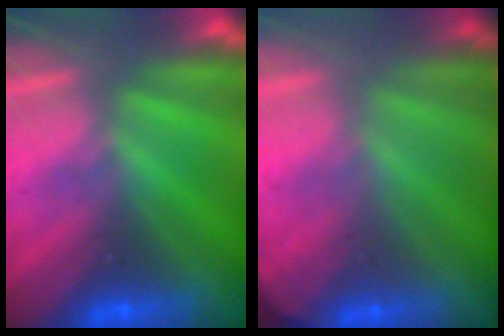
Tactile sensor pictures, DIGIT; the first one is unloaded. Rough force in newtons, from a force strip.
{"total": 1.9}